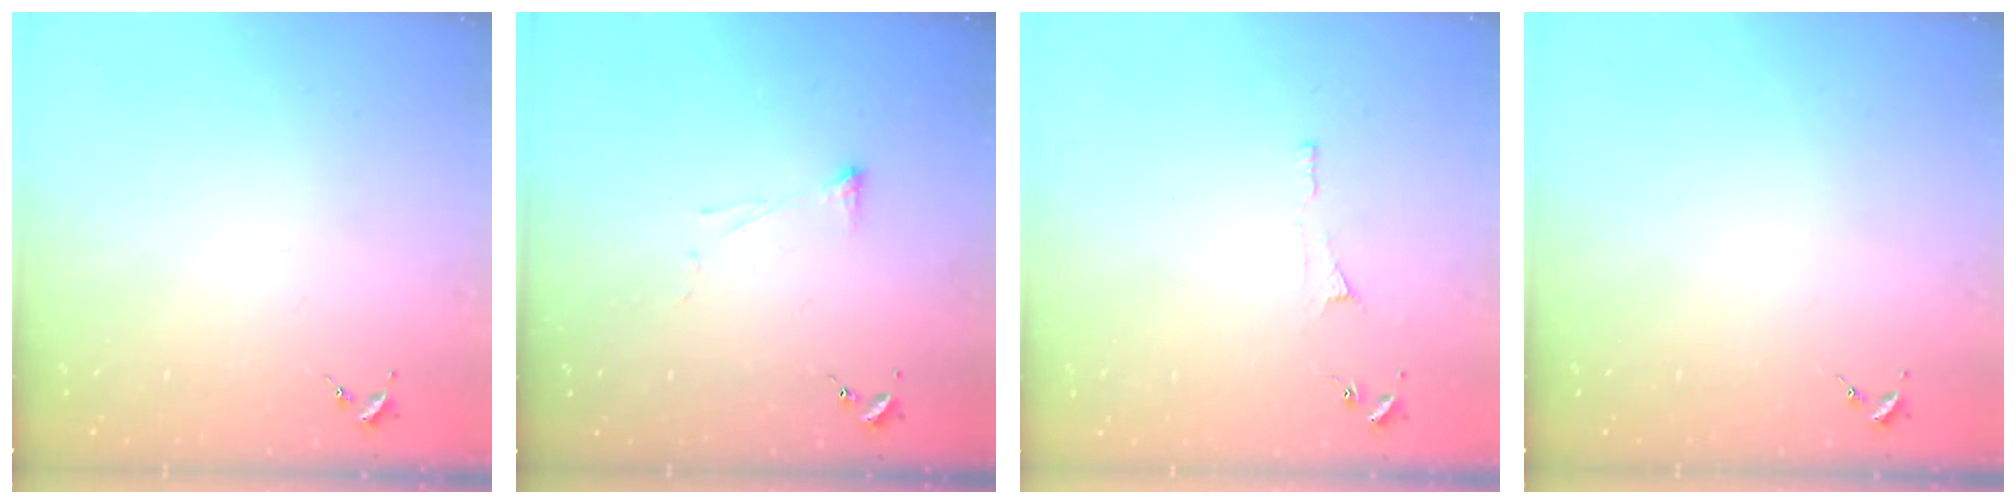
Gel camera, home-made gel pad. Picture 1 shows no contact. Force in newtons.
{"total": 3.1, "press": 3.0, "slide": 0.7}
{"total": 3.9, "press": 3.9, "slide": 0.4}
{"total": 0.0}